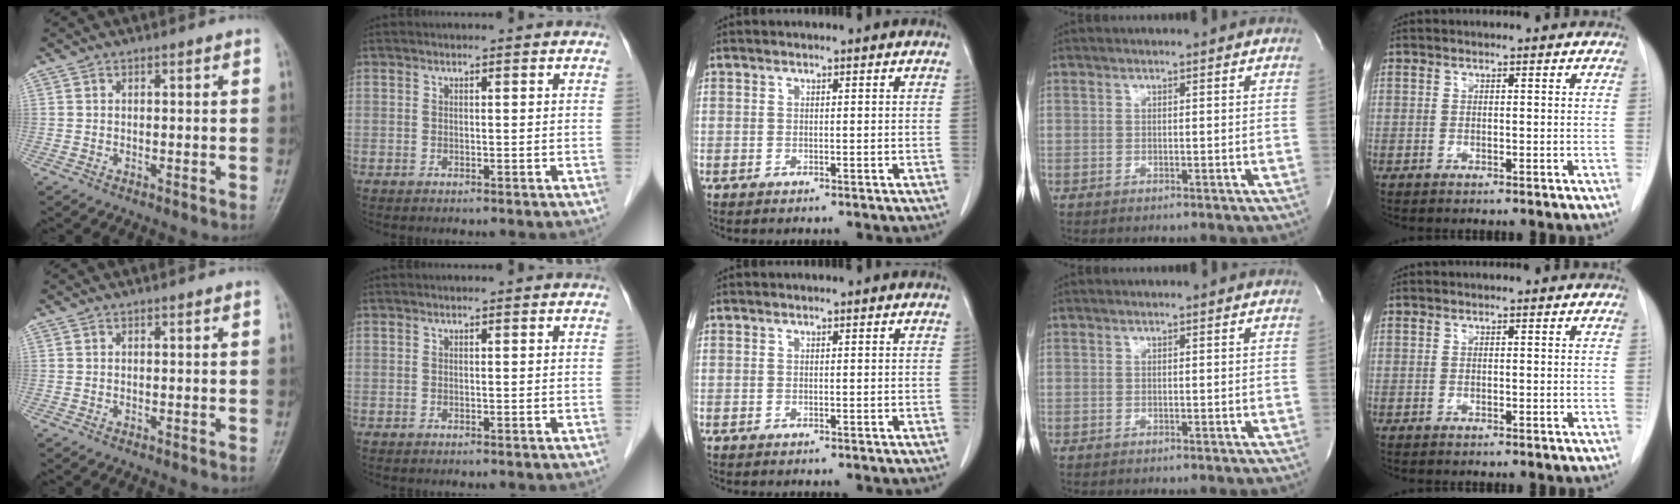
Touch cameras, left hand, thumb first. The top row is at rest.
{}